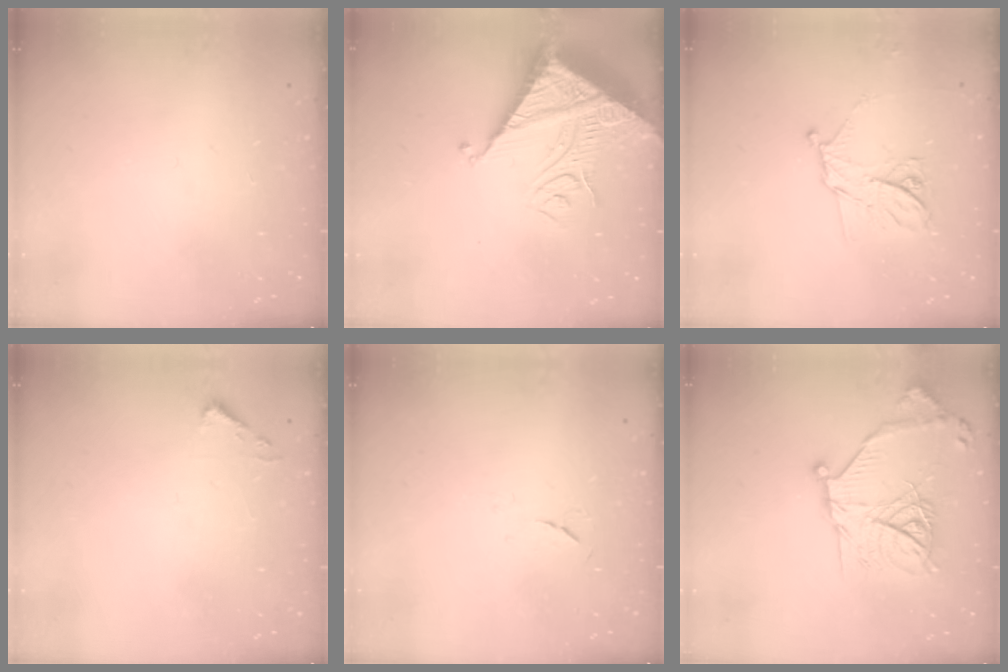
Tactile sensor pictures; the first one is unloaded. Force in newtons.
{"total": 13.7, "press": 13.7, "slide": 1.3}
{"total": 11.3, "press": 11.3, "slide": 0.7}
{"total": 3.7, "press": 3.7, "slide": 0.5}
{"total": 3.6, "press": 3.6, "slide": 0.6}
{"total": 18.2, "press": 18.2, "slide": 1.1}